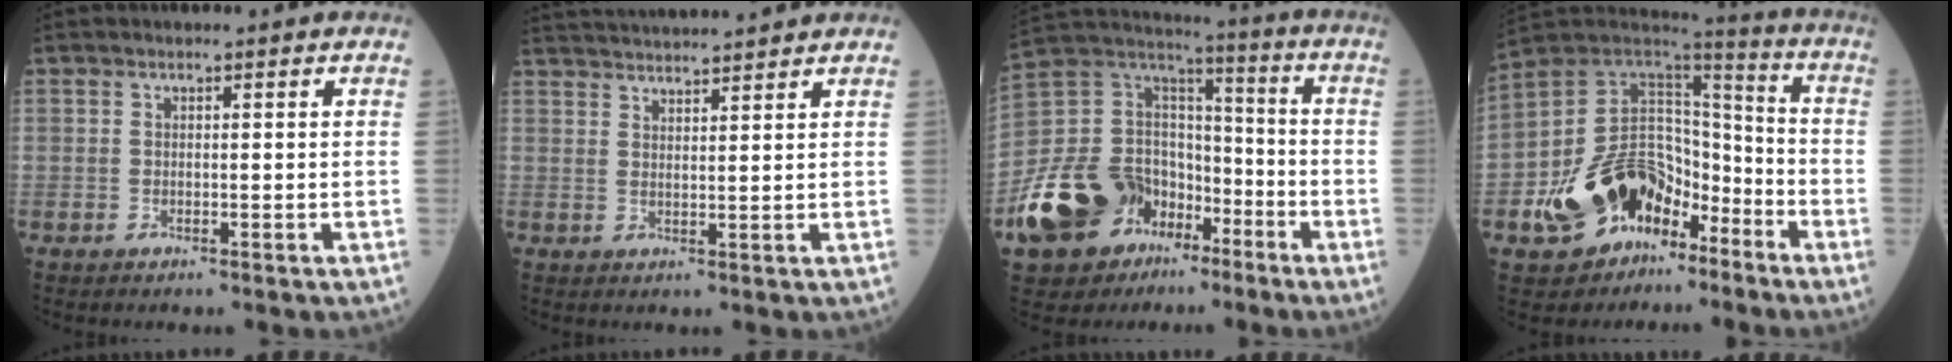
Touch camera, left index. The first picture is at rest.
{"total": 12.5, "force": [11.9, 0.5, 3.9], "torque": [-0.077, 0.032, 0.183]}
{"total": 19.9, "force": [-10.5, 13.4, 10.2], "torque": [-0.225, 0.039, -0.181]}
{"total": 16.9, "force": [-8.8, 10.4, 10.1], "torque": [-0.191, 0.037, -0.146]}